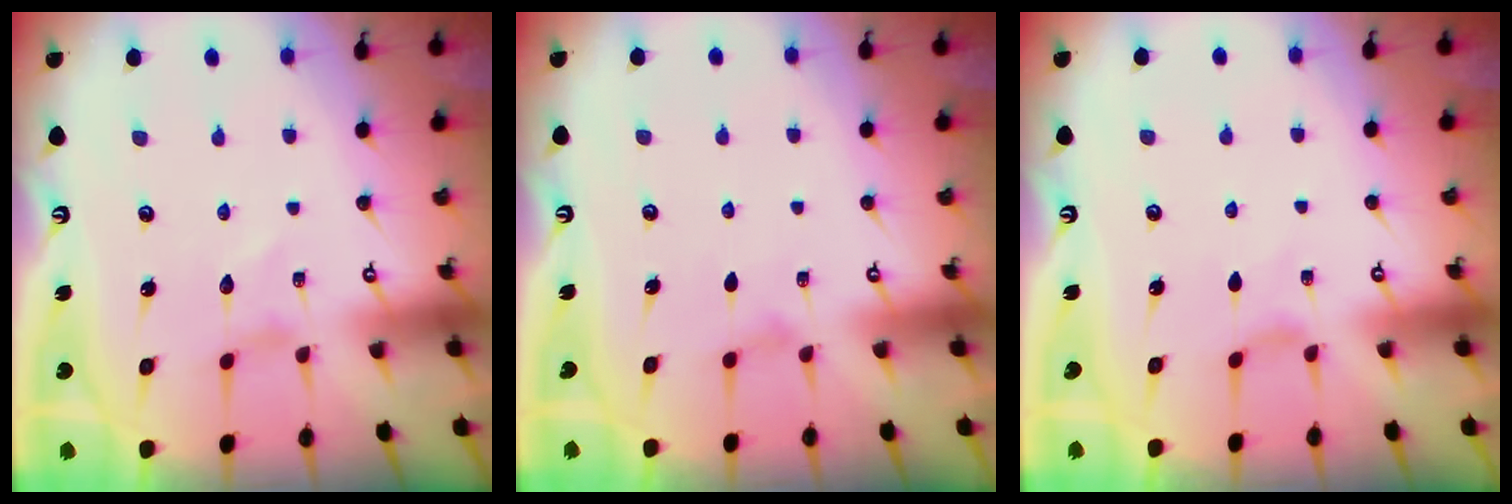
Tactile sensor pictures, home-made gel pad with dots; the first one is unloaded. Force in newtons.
{"total": 1.6, "press": 1.6, "slide": 0.4}
{"total": 0.7, "press": 0.6, "slide": 0.3}